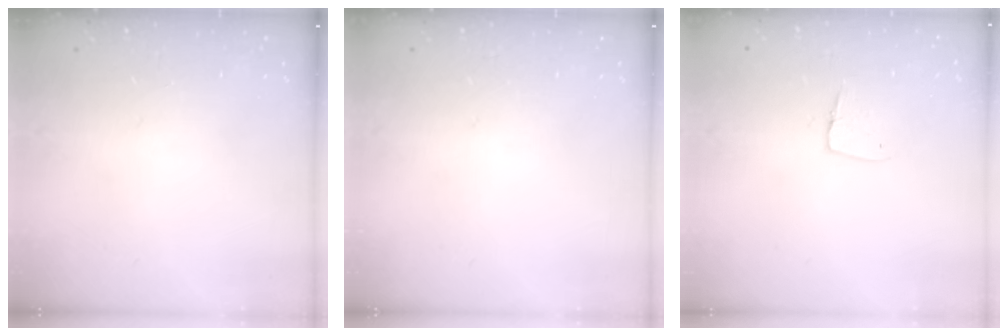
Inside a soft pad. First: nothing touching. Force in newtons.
{"total": 0.0}
{"total": 4.6, "press": 4.6, "slide": 0.4}